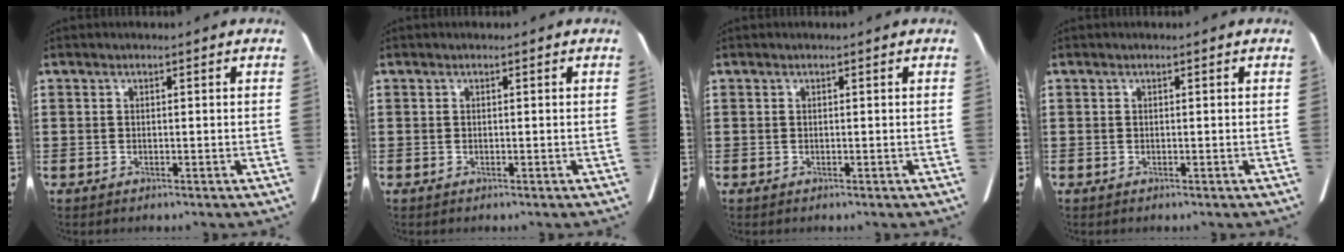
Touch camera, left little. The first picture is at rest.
{"total": 0.0}
{"total": 0.0}
{"total": 0.0}